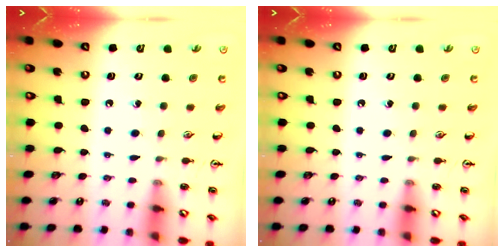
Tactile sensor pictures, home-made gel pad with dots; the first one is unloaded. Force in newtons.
{"total": 0.0}